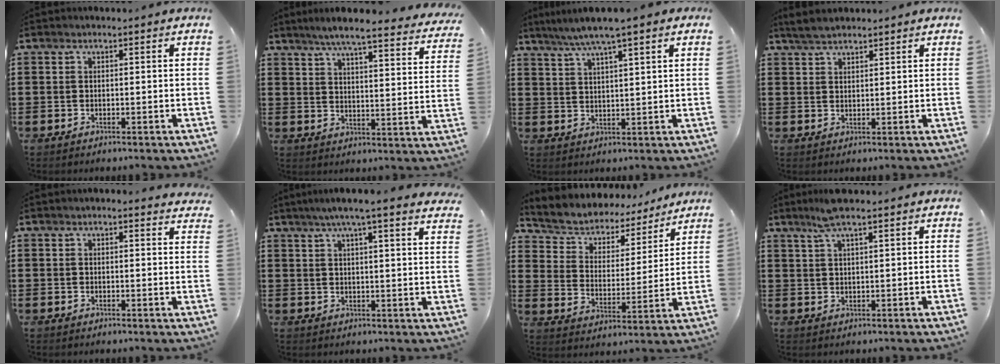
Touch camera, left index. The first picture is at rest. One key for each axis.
{"total": 5.9, "fx": 5.2, "fy": -0.2, "fz": 2.8, "tx": -0.074, "ty": -0.032, "tz": 0.086}
{"total": 5.5, "fx": 4.1, "fy": 0.2, "fz": 3.6, "tx": -0.079, "ty": -0.007, "tz": 0.072}
{"total": 2.9, "fx": 2.5, "fy": 0.7, "fz": 1.1, "tx": -0.029, "ty": 0.005, "tz": 0.048}
{"total": 1.4, "fx": 1.2, "fy": 0.5, "fz": 0.2, "tx": -0.006, "ty": 0.002, "tz": 0.024}
{"total": 5.1, "fx": 4.1, "fy": -0.3, "fz": 3.0, "tx": -0.069, "ty": -0.008, "tz": 0.070}
{"total": 4.6, "fx": 4.3, "fy": 1.7, "fz": -0.1, "tx": -0.030, "ty": -0.035, "tz": 0.069}
{"total": 4.5, "fx": 3.2, "fy": 0.5, "fz": 3.1, "tx": -0.068, "ty": 0.001, "tz": 0.058}